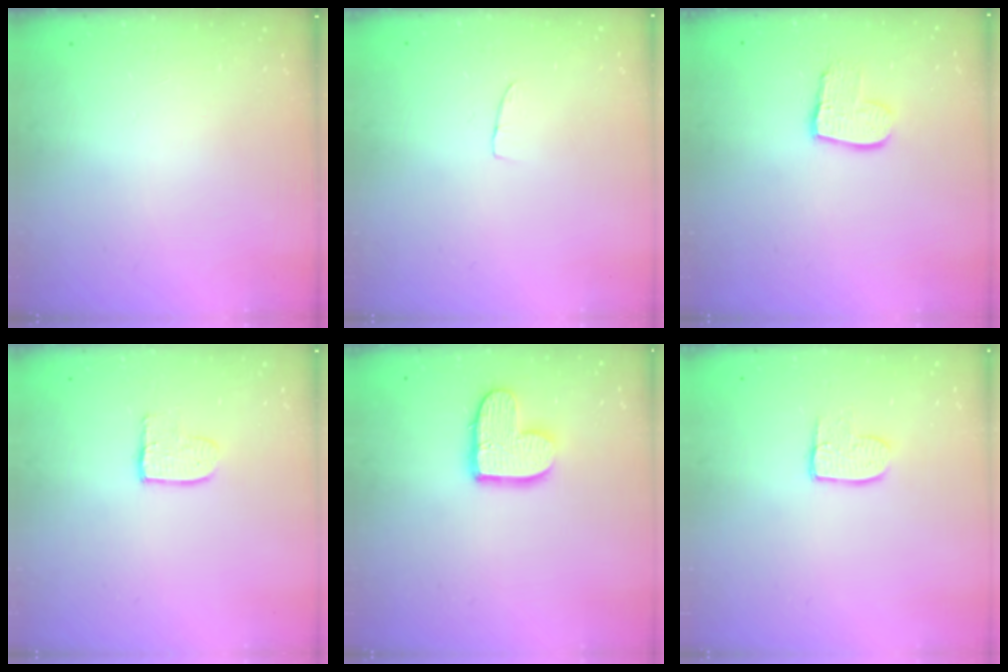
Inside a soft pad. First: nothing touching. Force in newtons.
{"total": 3.5, "press": 3.5, "slide": 0.2}
{"total": 9.5, "press": 9.5, "slide": 0.7}
{"total": 5.5, "press": 5.5, "slide": 0.2}
{"total": 11.1, "press": 11.1, "slide": 0.5}
{"total": 6.2, "press": 6.2, "slide": 0.4}